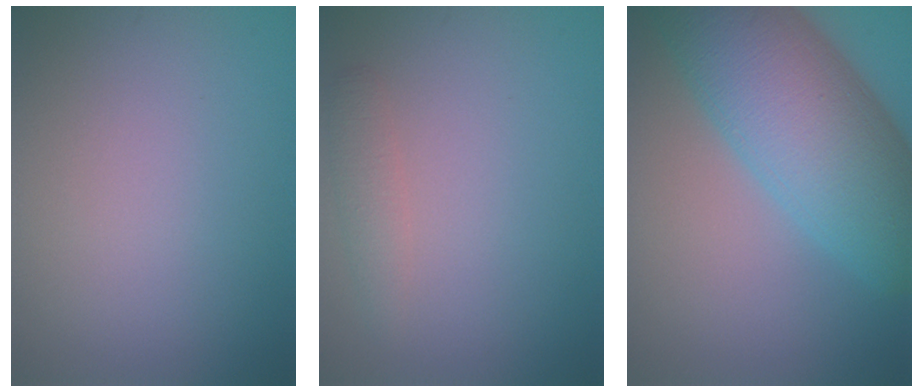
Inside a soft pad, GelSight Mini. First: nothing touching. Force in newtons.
{"total": 1.5, "press": 1.5, "slide": 0.0}
{"total": 12.3, "press": 12.3, "slide": 0.5}